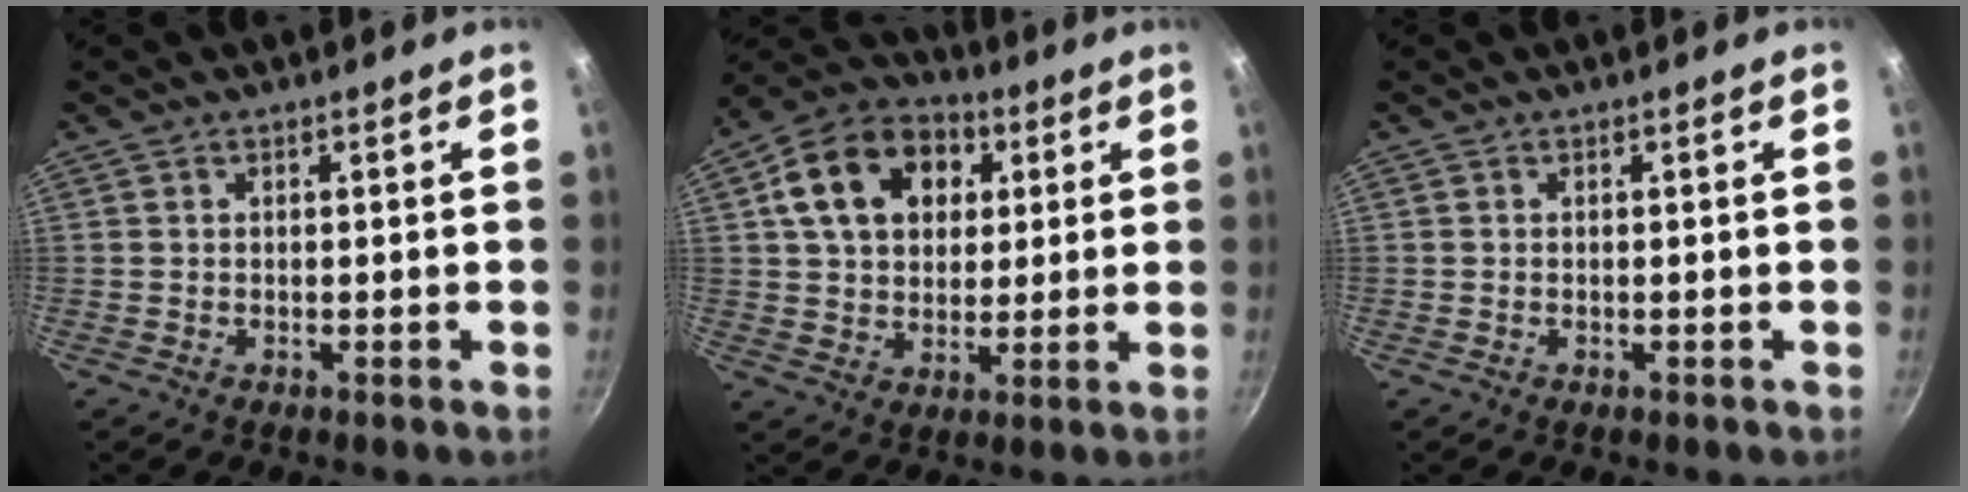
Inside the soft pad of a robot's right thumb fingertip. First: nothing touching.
{"total": 16.6, "force": [5.0, 12.2, 10.1], "torque": [-0.148, 0.016, 0.074]}
{"total": 0.0}